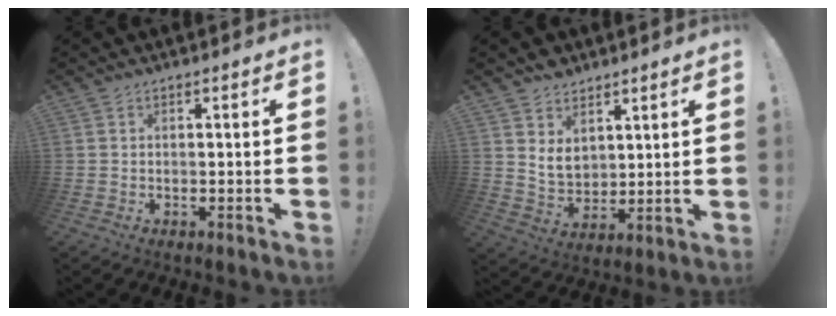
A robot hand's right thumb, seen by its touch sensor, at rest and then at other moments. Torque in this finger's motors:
{"motor_torque": [-0.01, 0.09, 0.08, -0.08, 0.00]}